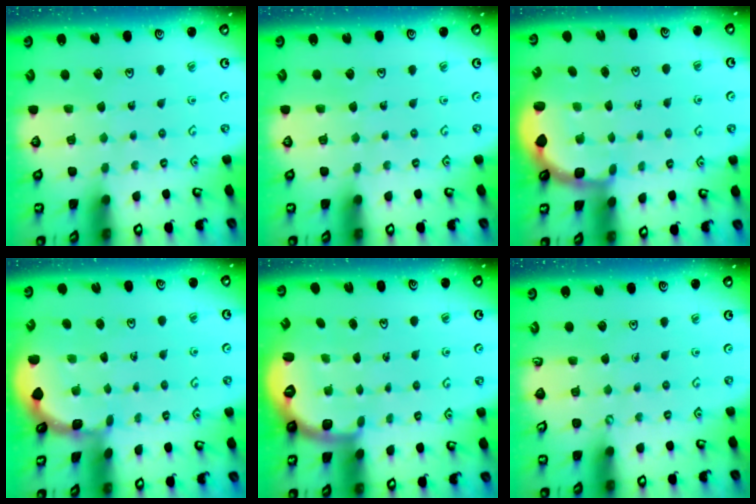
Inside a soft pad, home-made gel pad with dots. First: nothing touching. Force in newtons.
{"total": 0.0}
{"total": 2.9, "press": 2.0, "slide": 2.1}
{"total": 1.2, "press": 1.1, "slide": 0.1}
{"total": 2.6, "press": 1.4, "slide": 2.2}
{"total": 0.0}